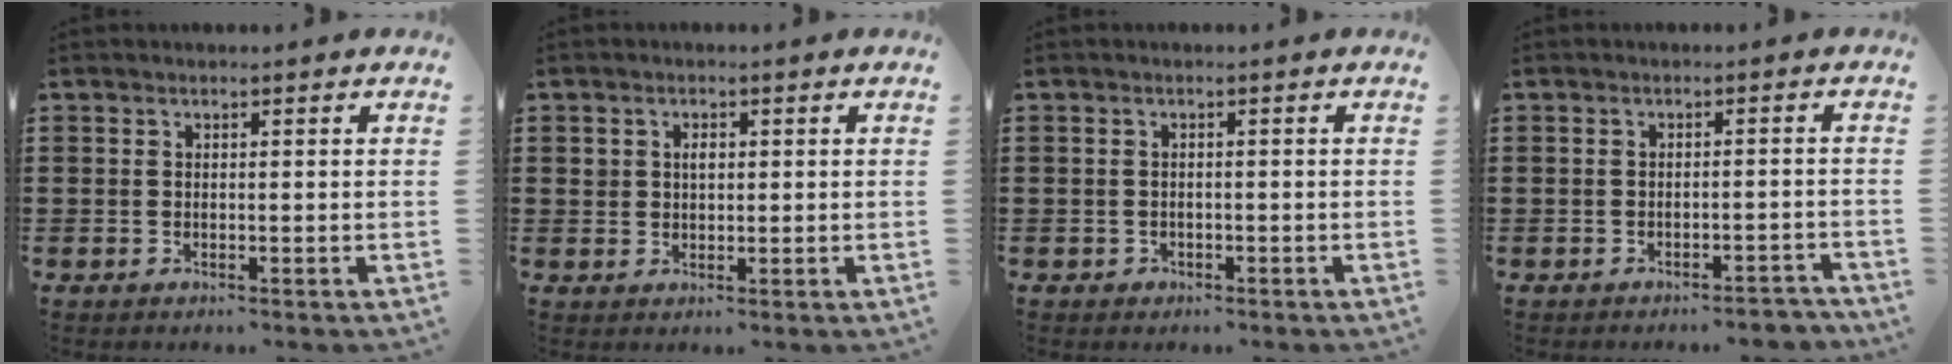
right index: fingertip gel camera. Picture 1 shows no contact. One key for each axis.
{"total": 1.8, "fx": 0.5, "fy": 1.3, "fz": 1.1, "tx": -0.026, "ty": 0.010, "tz": 0.007}
{"total": 1.2, "fx": -0.9, "fy": 0.9, "fz": 0.1, "tx": -0.006, "ty": 0.003, "tz": -0.021}
{"total": 2.3, "fx": -2.2, "fy": 0.0, "fz": 0.6, "tx": -0.014, "ty": -0.001, "tz": -0.046}